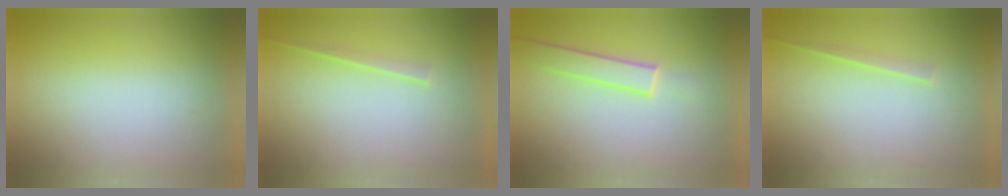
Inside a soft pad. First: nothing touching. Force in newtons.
{"total": 1.7}
{"total": 1.9}
{"total": 1.7}